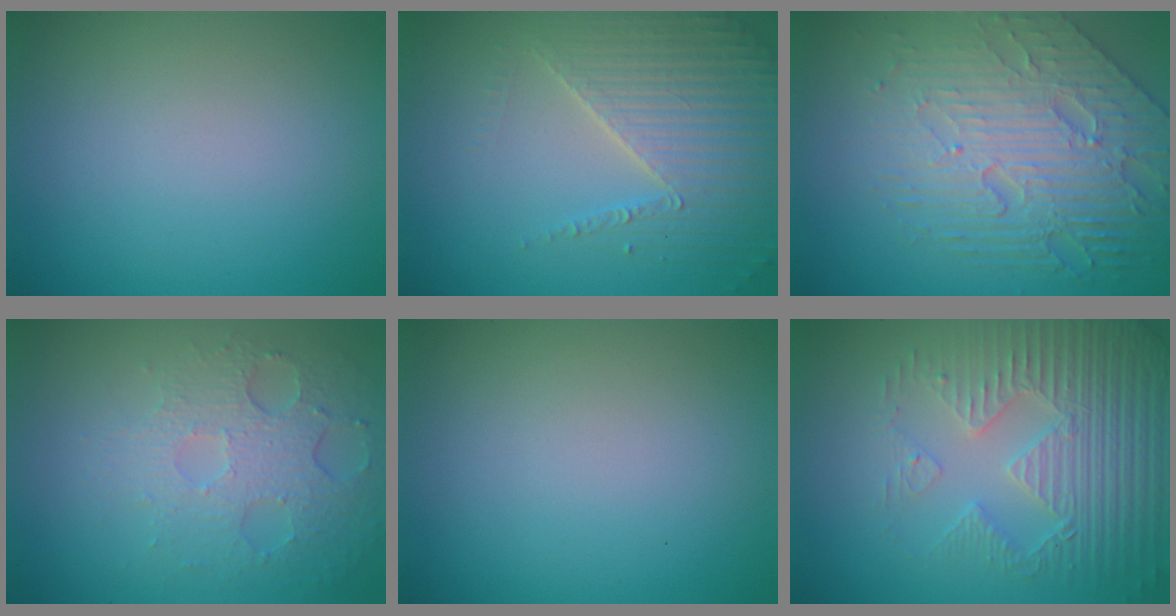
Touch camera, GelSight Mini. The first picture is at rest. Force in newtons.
{"total": 4.3, "press": 4.3, "slide": 0.6}
{"total": 7.6, "press": 5.6, "slide": 5.2}
{"total": 5.2, "press": 3.4, "slide": 3.9}
{"total": 0.0}
{"total": 4.6, "press": 4.4, "slide": 1.1}